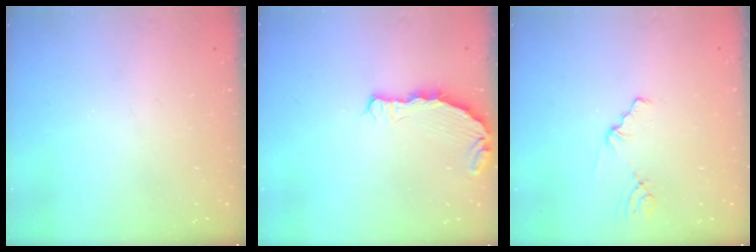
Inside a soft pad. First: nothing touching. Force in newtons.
{"total": 6.1, "press": 5.2, "slide": 3.2}
{"total": 1.2, "press": 1.2, "slide": 0.2}